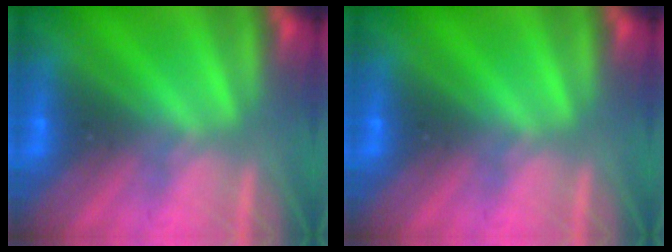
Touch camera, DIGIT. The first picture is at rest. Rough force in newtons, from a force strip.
{"total": 0.0}